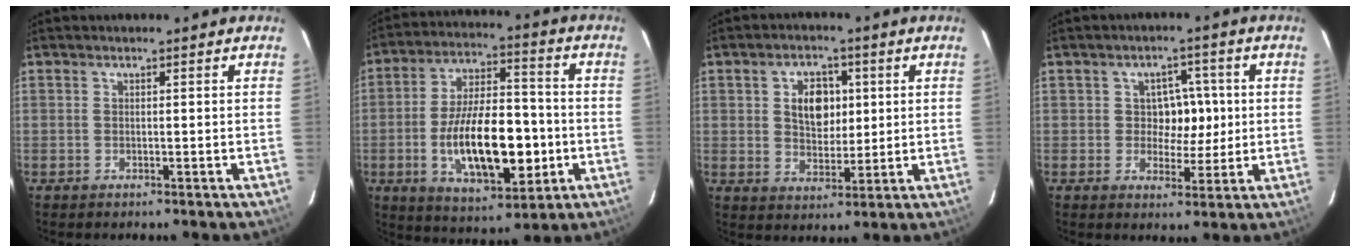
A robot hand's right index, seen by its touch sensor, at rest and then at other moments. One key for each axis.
{"total": 18.4, "fx": -3.8, "fy": 8.7, "fz": 15.8, "tx": -0.290, "ty": 0.001, "tz": -0.046}
{"total": 7.5, "fx": 1.7, "fy": 5.2, "fz": 5.1, "tx": -0.087, "ty": 0.013, "tz": 0.035}
{"total": 5.5, "fx": 0.3, "fy": 4.7, "fz": 2.8, "tx": -0.038, "ty": 0.007, "tz": 0.005}